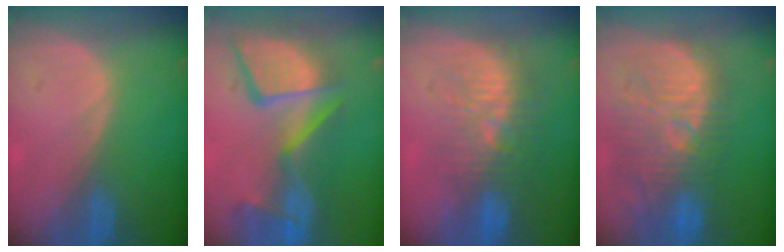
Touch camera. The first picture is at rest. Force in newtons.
{"total": 13.7, "press": 11.3, "slide": 7.8}
{"total": 9.5, "press": 9.1, "slide": 2.8}
{"total": 12.3, "press": 11.7, "slide": 3.8}